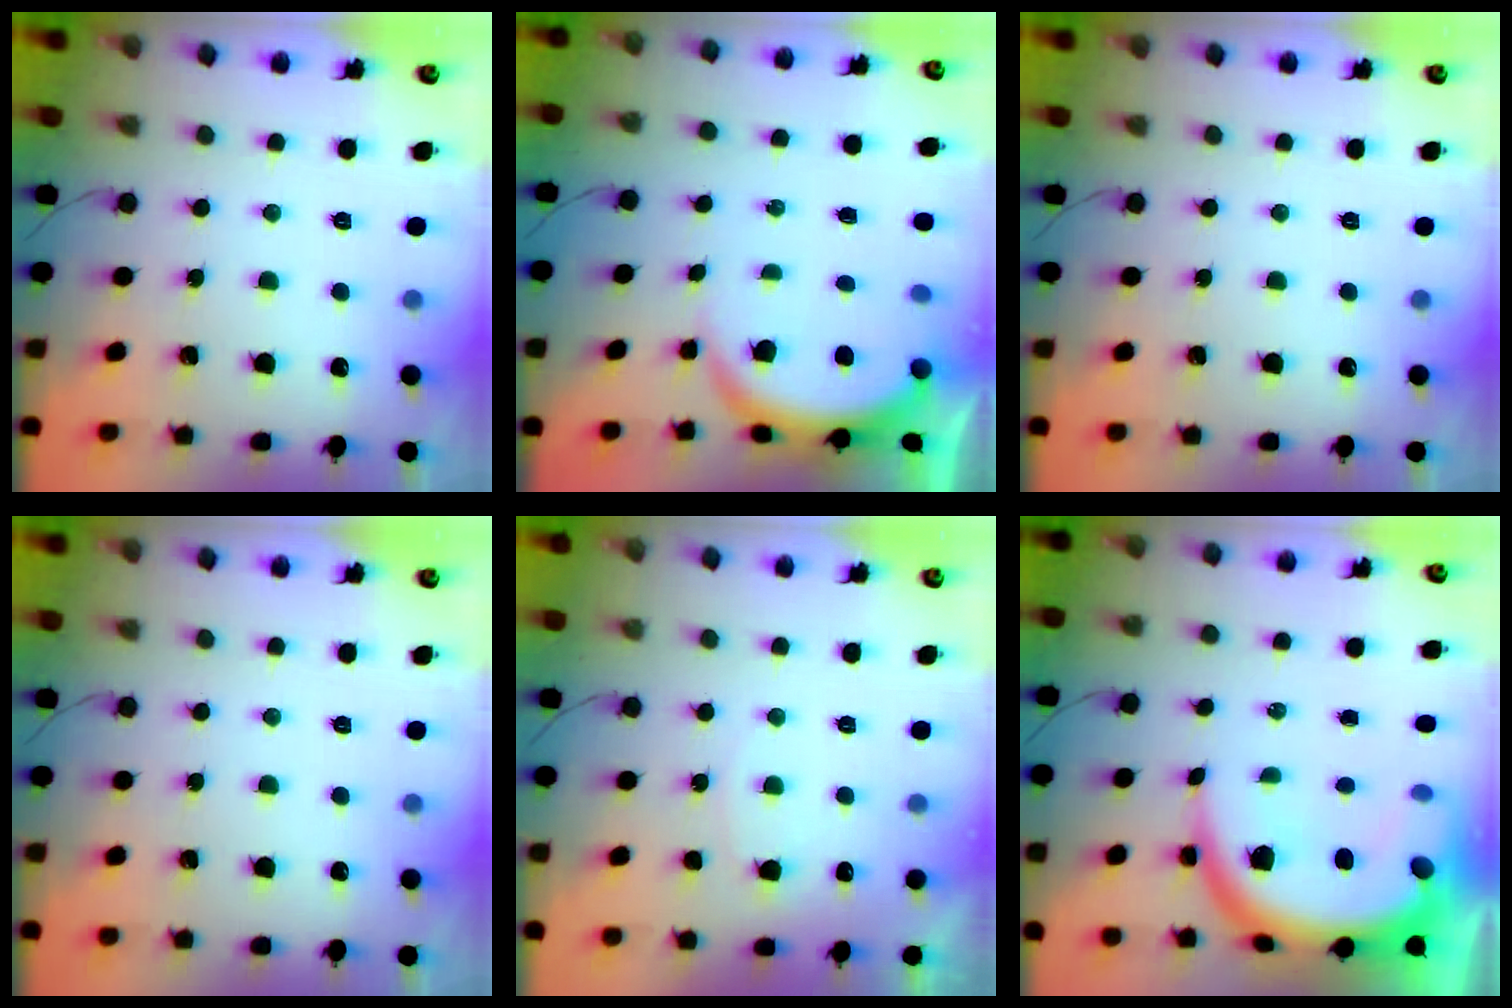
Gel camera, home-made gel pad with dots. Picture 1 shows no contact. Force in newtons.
{"total": 5.7, "press": 5.7, "slide": 0.3}
{"total": 0.0}
{"total": 0.0}
{"total": 4.7, "press": 4.7, "slide": 0.4}
{"total": 14.2, "press": 14.2, "slide": 1.3}